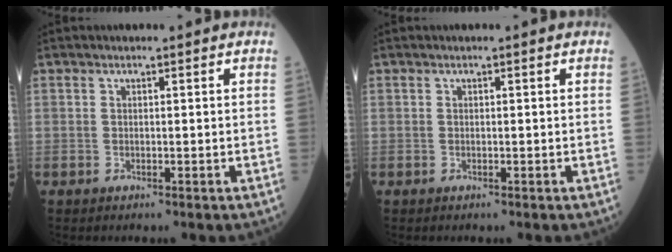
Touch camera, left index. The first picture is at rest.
{"total": 0.0}